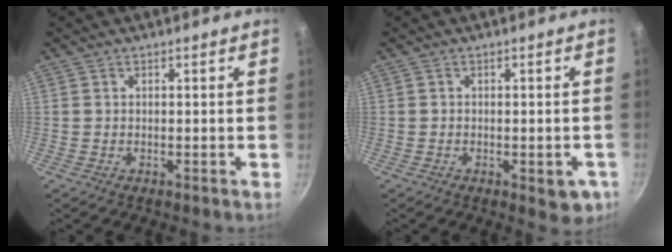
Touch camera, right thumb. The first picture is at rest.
{"total": 5.0, "force": [-1.8, 2.5, 3.9], "torque": [-0.030, 0.003, -0.021]}